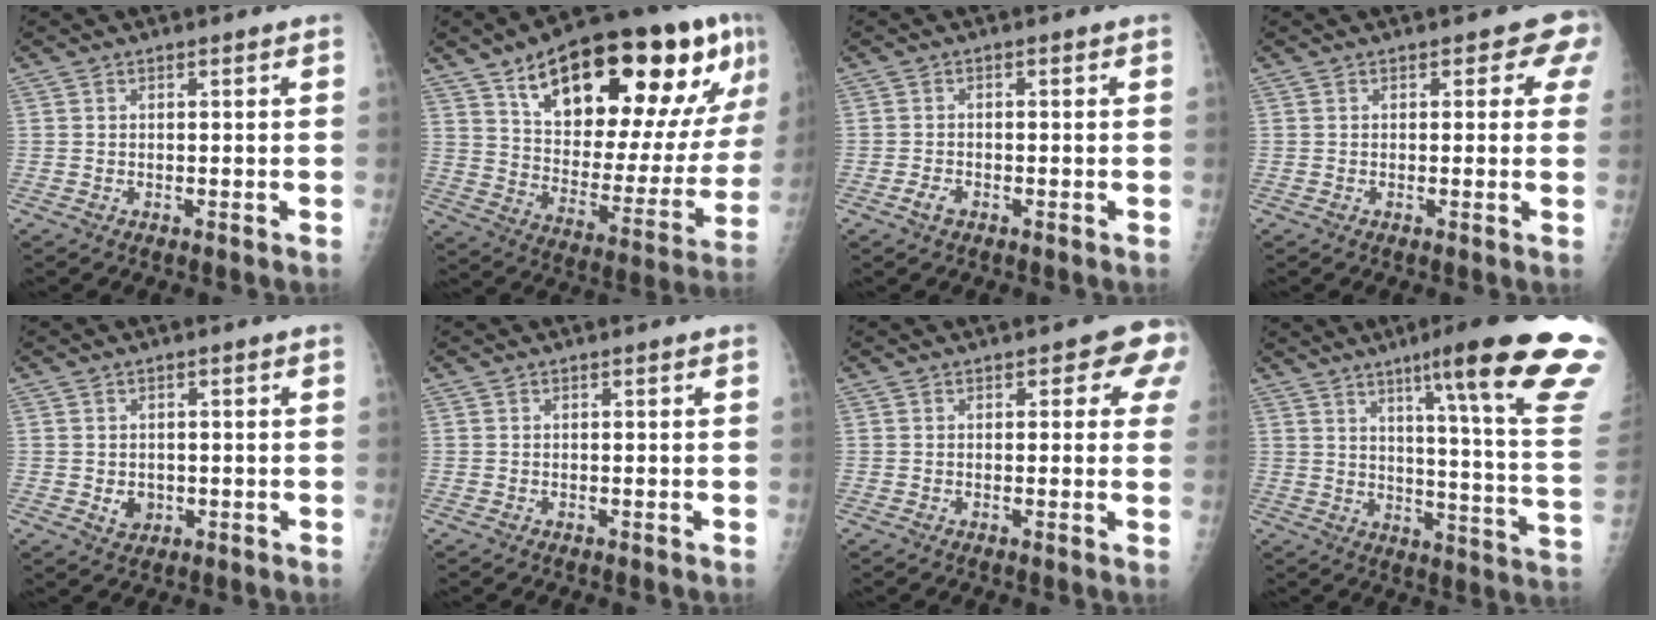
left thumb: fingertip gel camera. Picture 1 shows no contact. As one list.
[{"total": 32.0, "force": [16.1, 12.3, 24.8], "torque": [-0.334, -0.019, 0.255]}, {"total": 2.0, "force": [-1.2, 1.1, 1.1], "torque": [-0.023, 0.005, -0.022]}, {"total": 3.7, "force": [1.8, 2.4, 2.2], "torque": [0.013, -0.004, 0.004]}, {"total": 3.0, "force": [-0.4, 2.6, 1.5], "torque": [-0.010, 0.000, 0.003]}, {"total": 0.0}, {"total": 5.3, "force": [2.2, 3.0, 3.7], "torque": [0.002, -0.002, 0.013]}, {"total": 25.0, "force": [15.8, 0.9, 19.3], "torque": [-0.231, -0.086, 0.211]}]